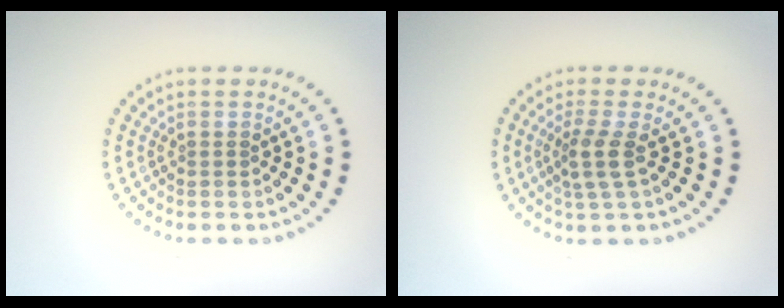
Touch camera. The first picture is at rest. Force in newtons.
{"total": 2.4, "press": 1.9, "slide": 1.5}